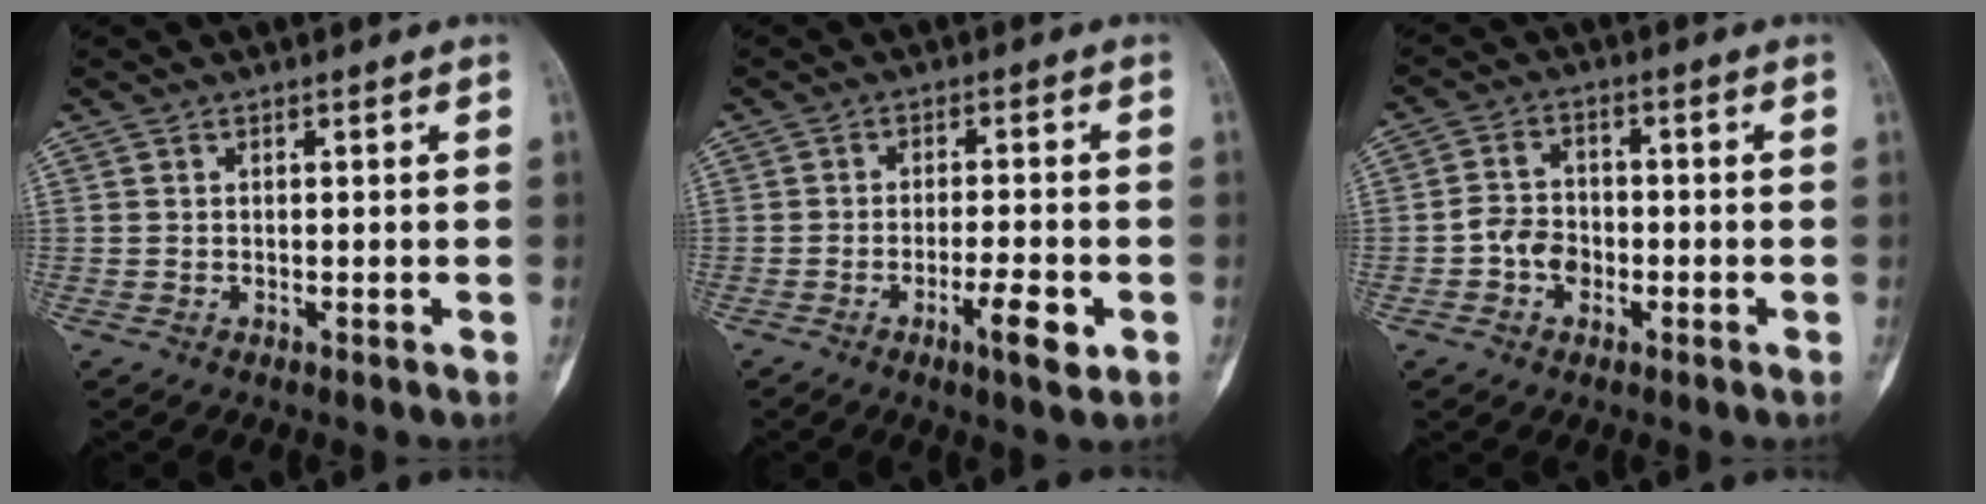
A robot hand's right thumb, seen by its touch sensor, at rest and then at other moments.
{"total": 6.2, "force": [-2.6, 1.3, 5.4], "torque": [-0.087, 0.007, -0.039]}
{"total": 5.3, "force": [-1.6, 4.2, 2.9], "torque": [-0.032, 0.021, -0.035]}